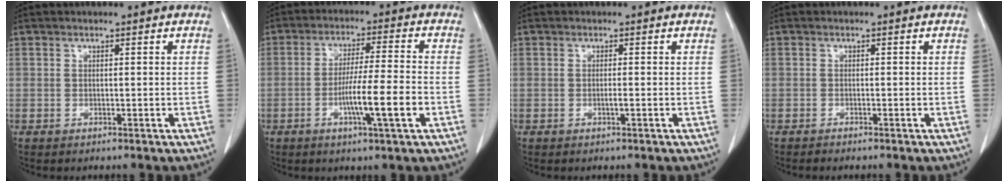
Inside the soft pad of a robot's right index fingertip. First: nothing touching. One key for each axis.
{"total": 9.0, "fx": -2.9, "fy": -0.4, "fz": 8.5, "tx": -0.147, "ty": -0.008, "tz": -0.053}
{"total": 0.7, "fx": -0.2, "fy": -0.1, "fz": 0.7, "tx": -0.014, "ty": 0.000, "tz": -0.004}
{"total": 1.4, "fx": -1.2, "fy": 0.0, "fz": 0.7, "tx": -0.012, "ty": -0.002, "tz": -0.015}